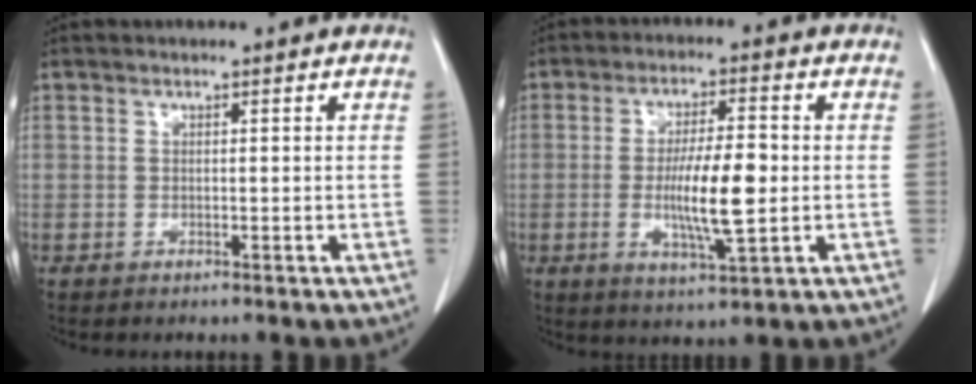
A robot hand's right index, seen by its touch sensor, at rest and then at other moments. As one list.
[{"total": 9.5, "force": [-1.1, 1.4, 9.3], "torque": [-0.169, -0.008, -0.019]}]